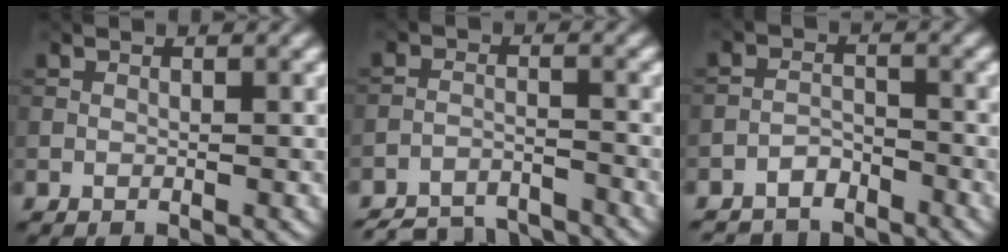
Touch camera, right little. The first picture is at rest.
{"total": 7.5, "force": [-7.2, 1.8, 1.4], "torque": [-0.022, -0.013, -0.117]}
{"total": 3.3, "force": [-3.0, 1.3, 0.4], "torque": [-0.001, 0.003, -0.063]}